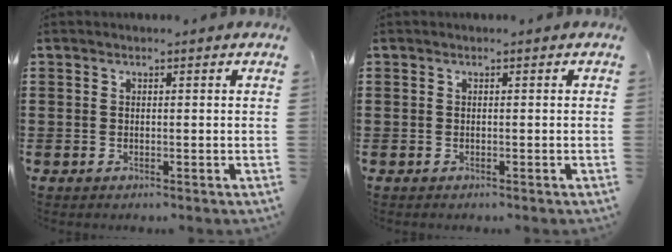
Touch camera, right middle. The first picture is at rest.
{"total": 0.0}